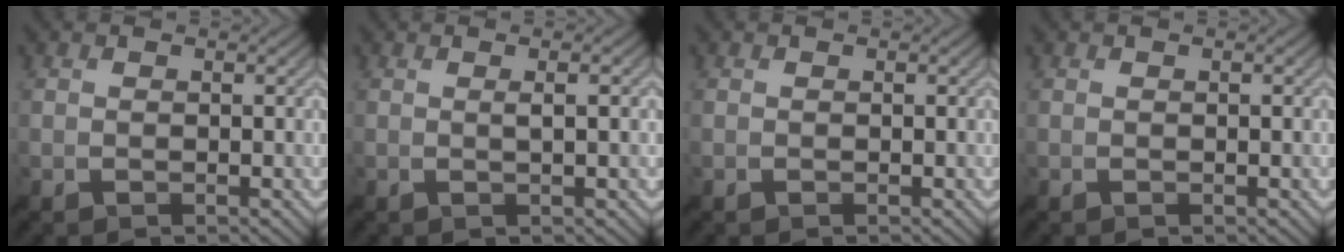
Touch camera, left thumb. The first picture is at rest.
{"total": 2.5, "force": [0.4, 0.4, 2.4], "torque": [-0.039, 0.008, 0.001]}
{"total": 0.0}
{"total": 0.0}